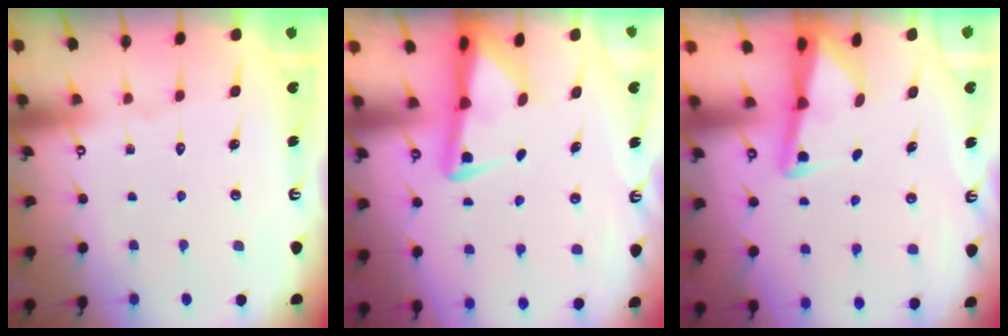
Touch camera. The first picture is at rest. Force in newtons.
{"total": 3.3, "press": 3.2, "slide": 0.6}
{"total": 3.0, "press": 3.0, "slide": 0.3}